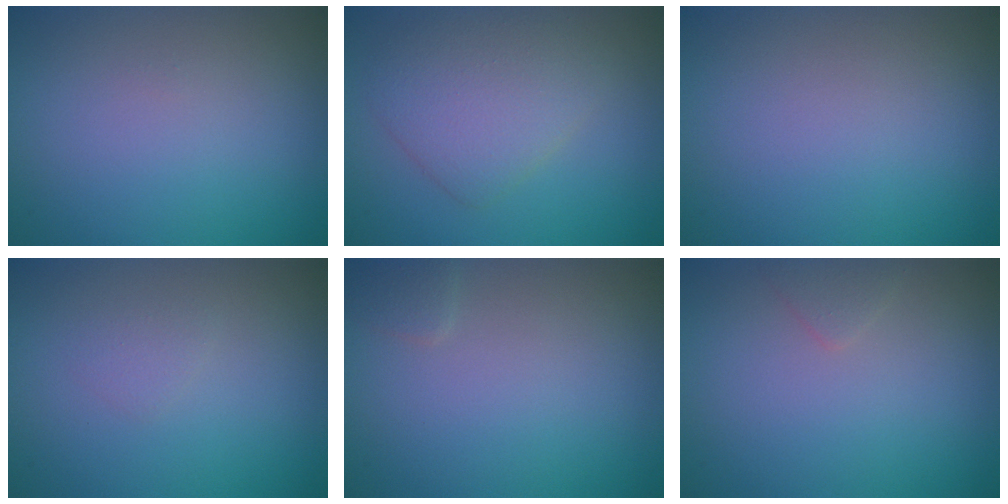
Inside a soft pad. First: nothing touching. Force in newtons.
{"total": 4.3, "press": 4.3, "slide": 0.2}
{"total": 0.0}
{"total": 0.8, "press": 0.8, "slide": 0.0}
{"total": 0.8, "press": 0.8, "slide": 0.0}
{"total": 0.8, "press": 0.8, "slide": 0.0}